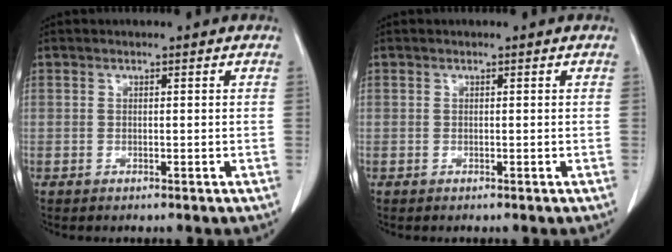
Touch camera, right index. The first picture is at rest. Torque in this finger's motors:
{"motor_torque": [0.00, 0.00, 0.00, 0.00]}